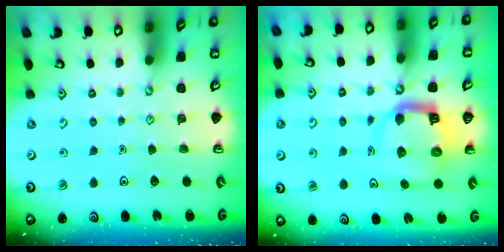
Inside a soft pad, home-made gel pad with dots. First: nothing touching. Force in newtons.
{"total": 9.6, "press": 9.5, "slide": 1.4}